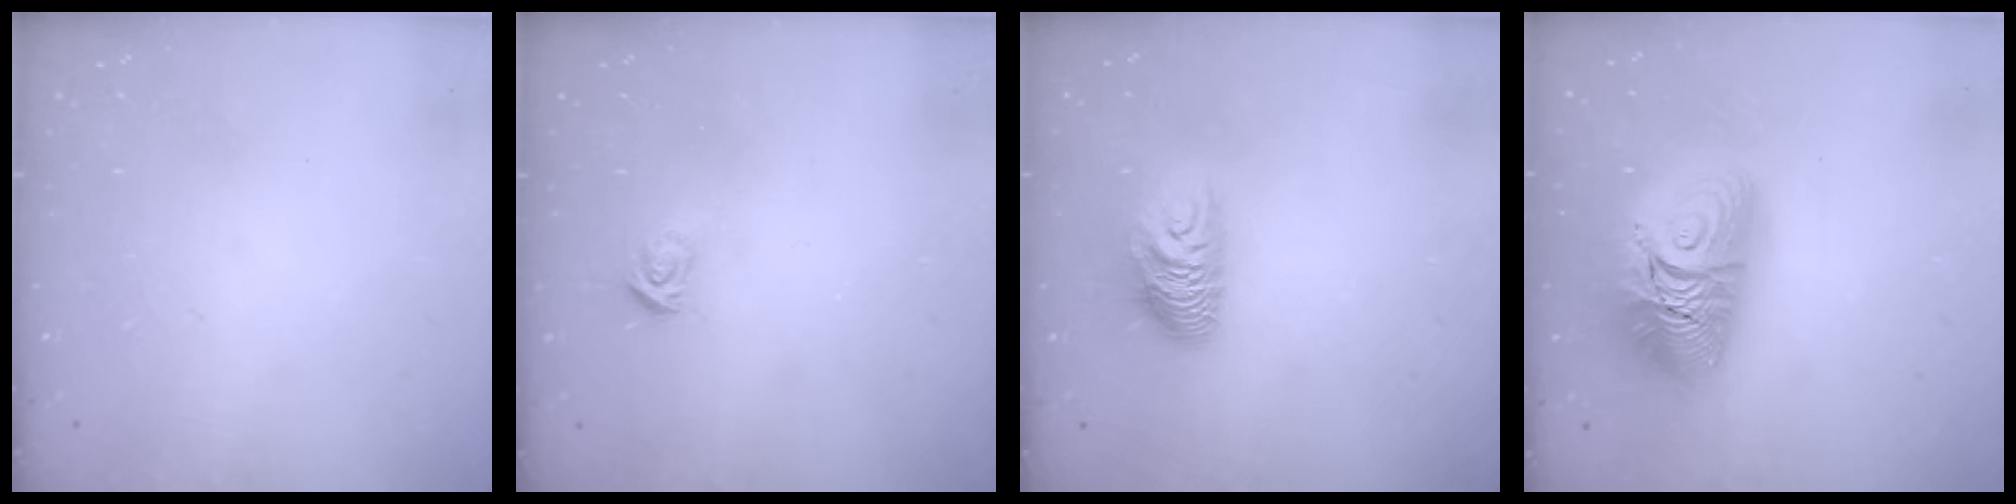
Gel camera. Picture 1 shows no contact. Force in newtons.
{"total": 3.6, "press": 3.6, "slide": 0.3}
{"total": 9.6, "press": 9.6, "slide": 1.0}
{"total": 17.6, "press": 17.5, "slide": 1.7}